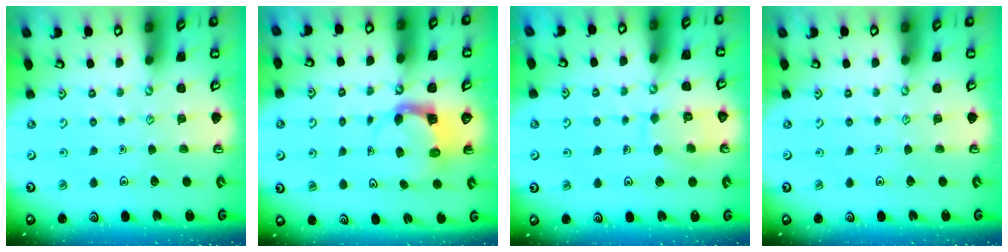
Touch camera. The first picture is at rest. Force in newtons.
{"total": 3.9, "press": 3.9, "slide": 0.4}
{"total": 8.3, "press": 8.3, "slide": 0.4}
{"total": 0.0}